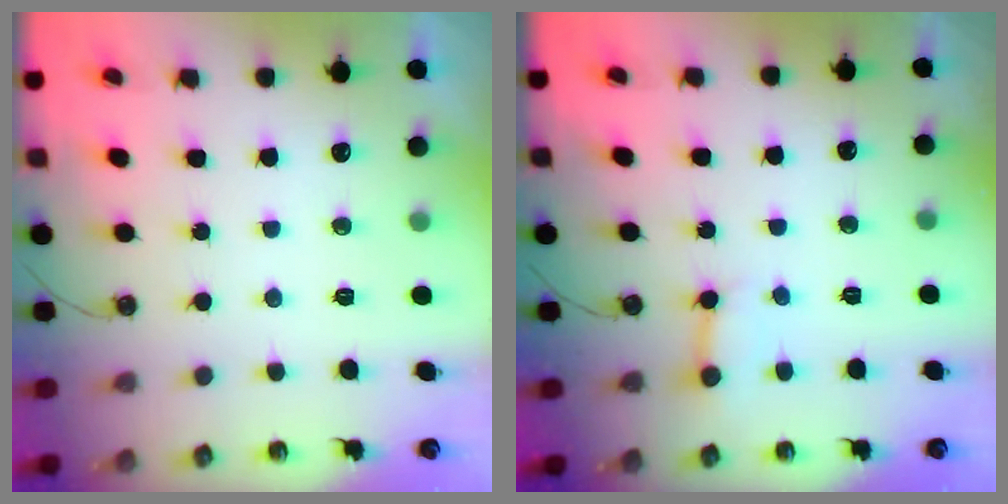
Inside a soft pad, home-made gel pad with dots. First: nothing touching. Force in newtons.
{"total": 3.3, "press": 3.3, "slide": 0.3}